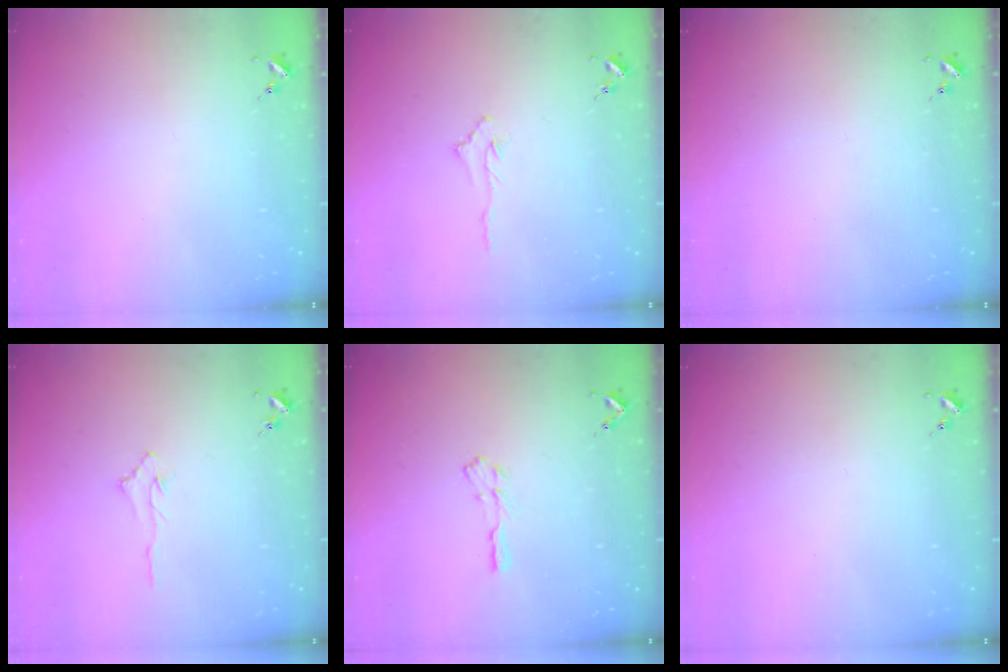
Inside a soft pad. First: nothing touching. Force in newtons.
{"total": 3.2, "press": 3.2, "slide": 0.4}
{"total": 0.0}
{"total": 2.9, "press": 2.9, "slide": 0.4}
{"total": 3.5, "press": 3.5, "slide": 0.4}
{"total": 0.0}